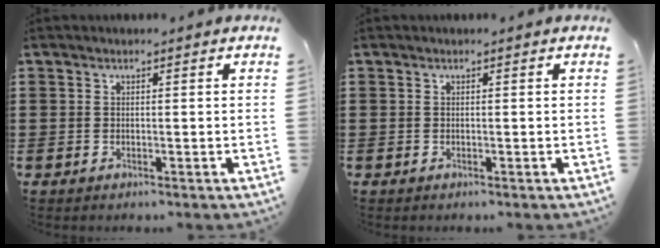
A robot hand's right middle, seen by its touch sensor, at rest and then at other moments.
{"total": 0.0}